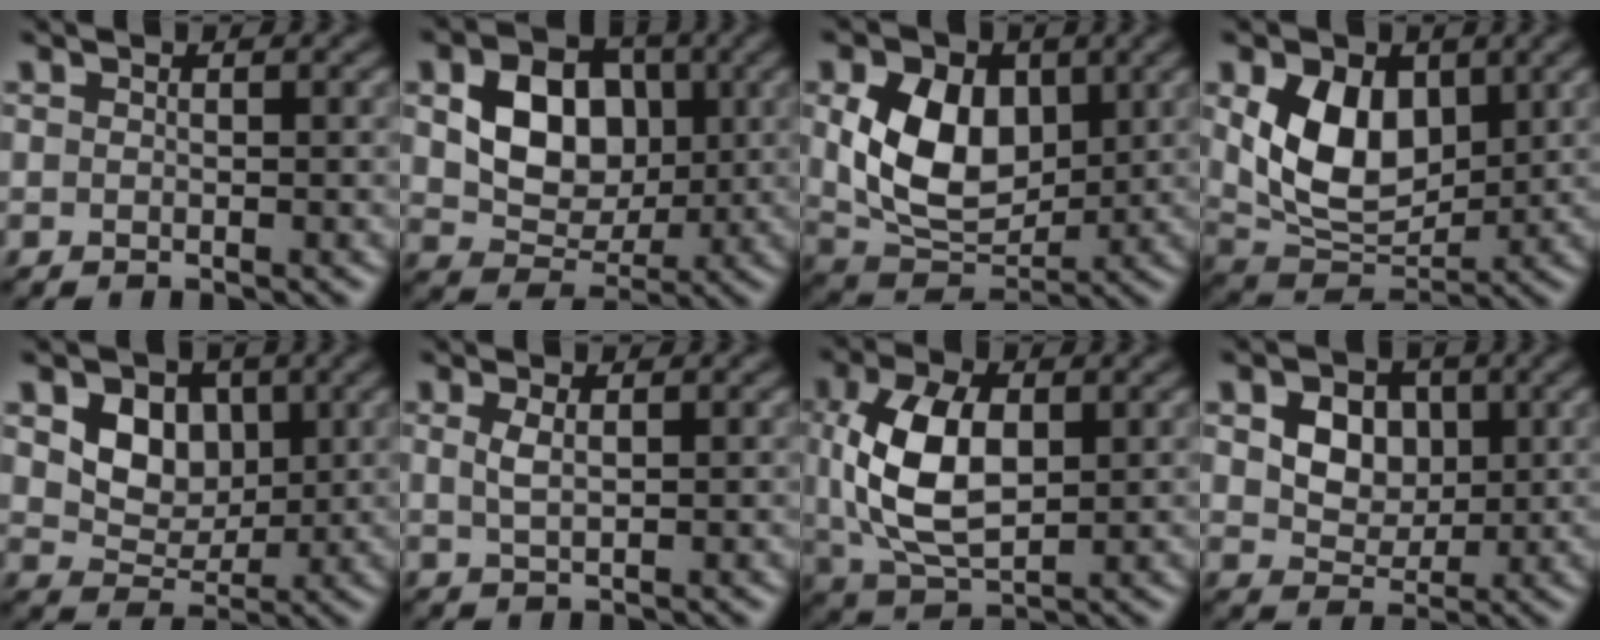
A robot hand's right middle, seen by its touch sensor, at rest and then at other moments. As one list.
[{"total": 6.4, "force": [1.0, 5.0, 3.9], "torque": [-0.080, -0.001, 0.015]}, {"total": 7.5, "force": [1.3, 5.3, 5.1], "torque": [-0.109, -0.006, 0.029]}, {"total": 6.8, "force": [1.7, 4.7, 4.7], "torque": [-0.094, -0.010, 0.037]}, {"total": 4.3, "force": [1.3, 3.4, 2.3], "torque": [-0.051, -0.006, 0.018]}, {"total": 1.2, "force": [0.4, 0.4, 1.1], "torque": [-0.029, -0.001, 0.011]}, {"total": 7.6, "force": [1.0, 4.3, 6.2], "torque": [-0.137, 0.004, 0.021]}, {"total": 4.1, "force": [1.1, 3.3, 2.3], "torque": [-0.052, -0.003, 0.009]}]